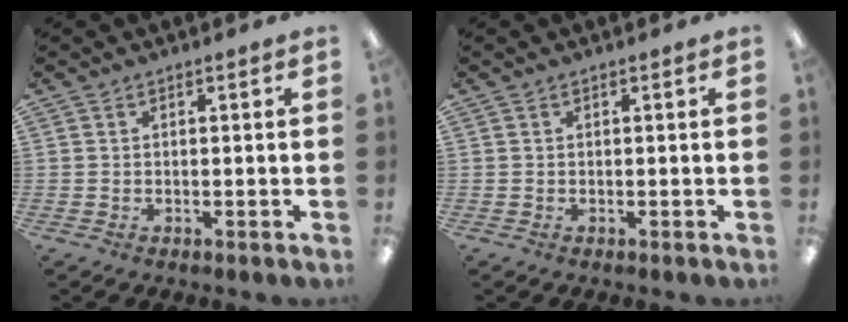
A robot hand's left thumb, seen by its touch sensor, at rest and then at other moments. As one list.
[{"total": 0.0}]